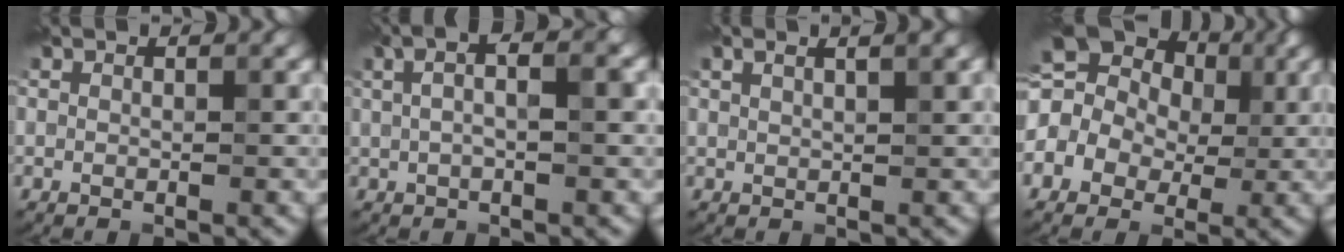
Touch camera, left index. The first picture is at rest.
{"total": 4.9, "force": [1.4, 1.9, 4.3], "torque": [-0.075, 0.018, 0.017]}
{"total": 2.6, "force": [1.5, 0.8, 2.0], "torque": [-0.019, 0.003, 0.014]}
{"total": 15.4, "force": [3.6, 13.1, 7.2], "torque": [-0.154, 0.047, 0.011]}